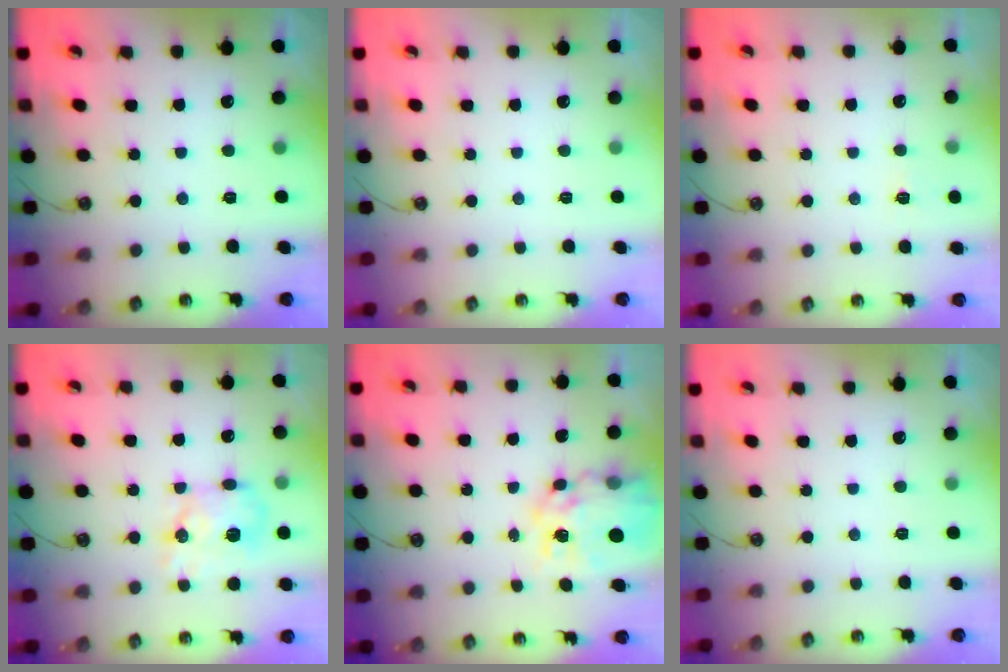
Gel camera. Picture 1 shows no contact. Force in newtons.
{"total": 0.0}
{"total": 2.3, "press": 2.3, "slide": 0.3}
{"total": 11.5, "press": 11.5, "slide": 0.7}
{"total": 13.2, "press": 13.2, "slide": 1.2}
{"total": 0.0}